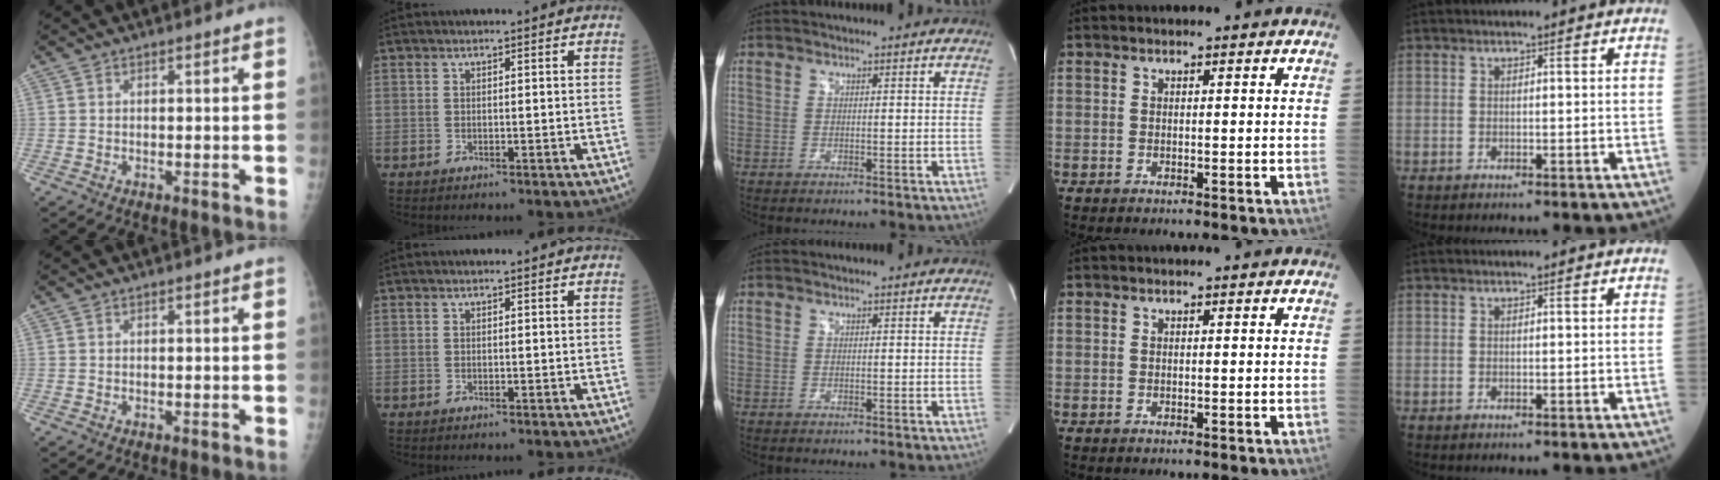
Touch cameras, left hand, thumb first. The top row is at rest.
{}